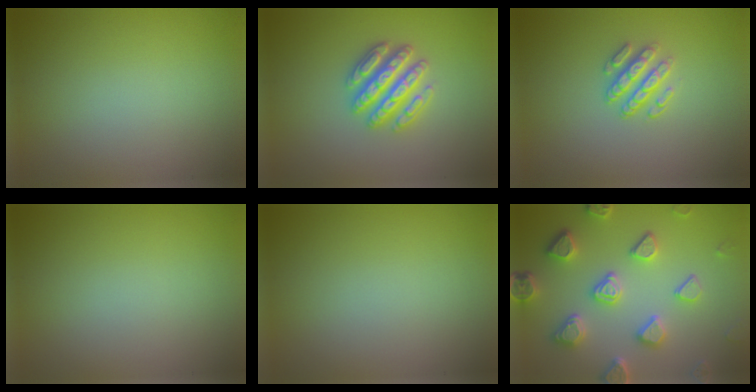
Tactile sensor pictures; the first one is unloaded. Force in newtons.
{"total": 4.7, "press": 4.7, "slide": 0.8}
{"total": 2.9, "press": 2.5, "slide": 1.6}
{"total": 0.0}
{"total": 0.0}
{"total": 5.5, "press": 4.9, "slide": 2.5}